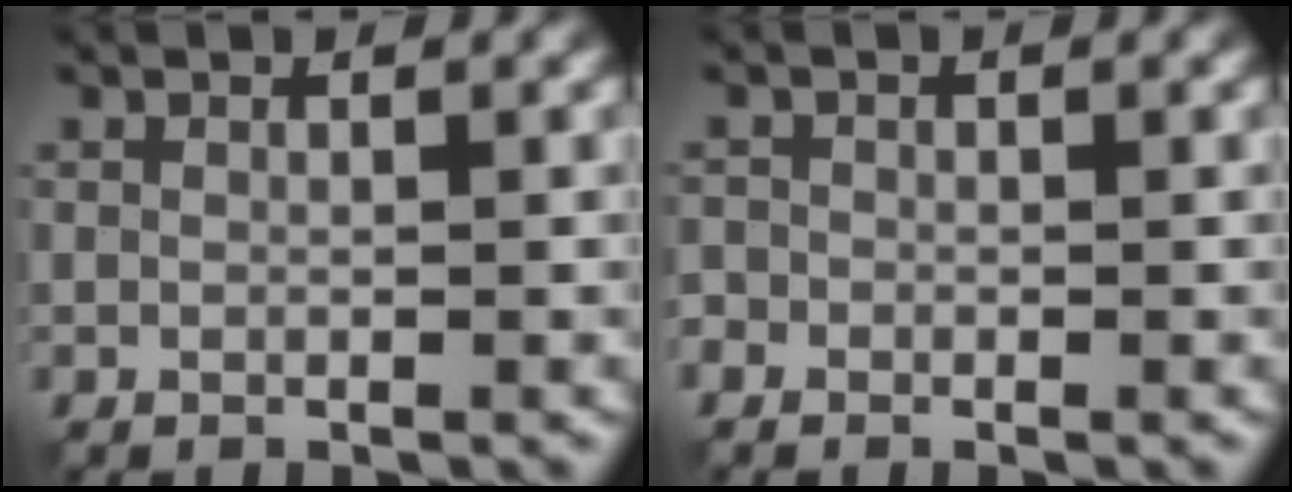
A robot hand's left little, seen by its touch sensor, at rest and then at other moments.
{"total": 0.9, "force": [-0.6, 0.7, -0.2], "torque": [0.004, 0.000, -0.010]}